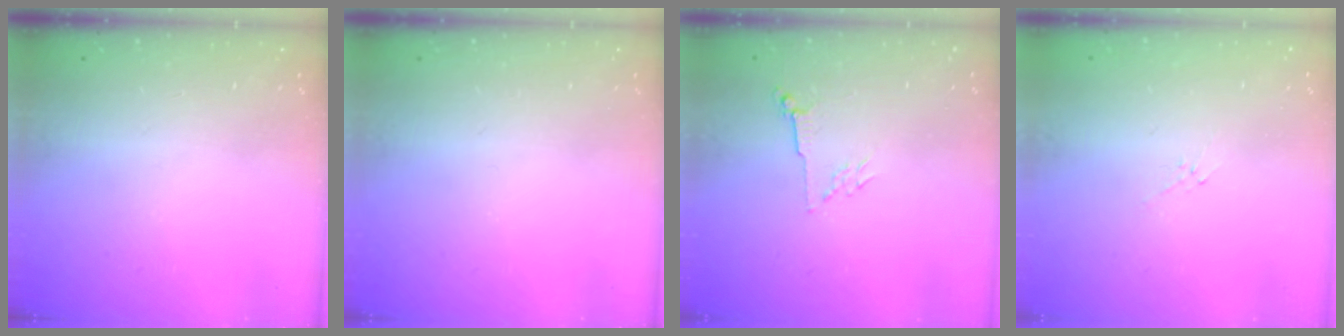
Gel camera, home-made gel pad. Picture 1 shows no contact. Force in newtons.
{"total": 0.0}
{"total": 2.8, "press": 2.7, "slide": 0.6}
{"total": 2.1, "press": 2.0, "slide": 0.6}